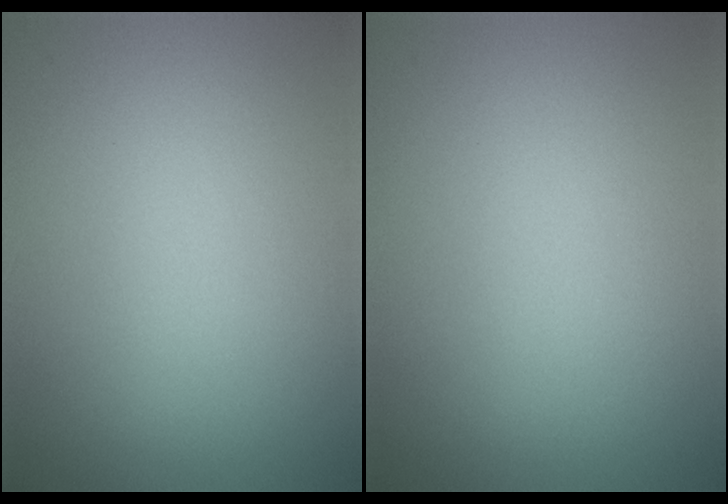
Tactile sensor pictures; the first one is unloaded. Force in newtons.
{"total": 0.0}